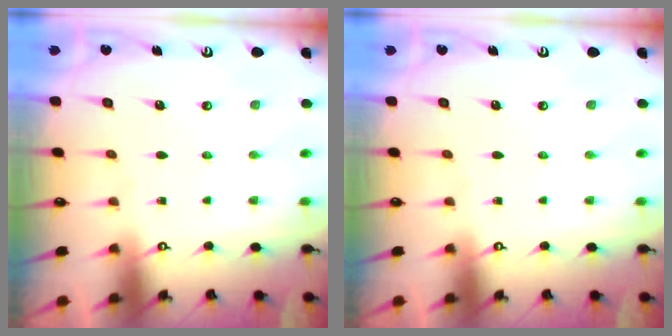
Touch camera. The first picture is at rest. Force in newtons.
{"total": 0.0}